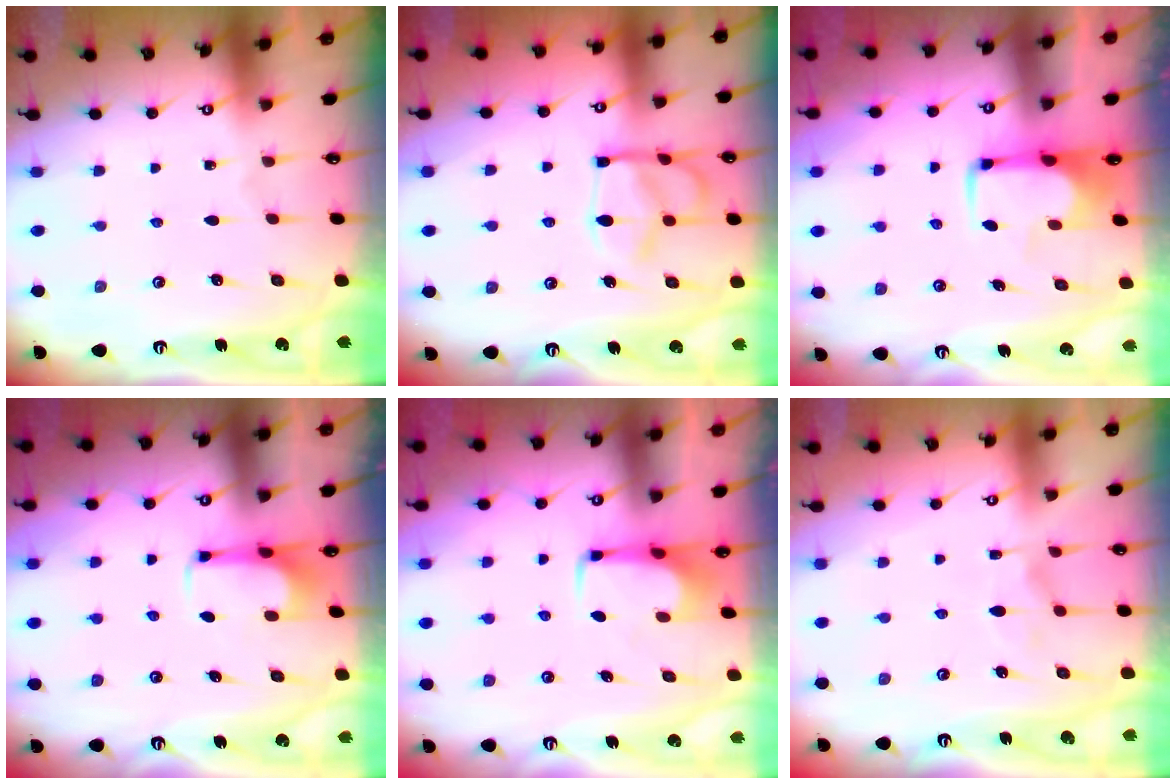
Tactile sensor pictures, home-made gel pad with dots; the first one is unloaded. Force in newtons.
{"total": 12.1, "press": 12.0, "slide": 1.2}
{"total": 1.8, "press": 1.7, "slide": 0.4}
{"total": 5.0, "press": 4.9, "slide": 1.1}
{"total": 1.6, "press": 1.5, "slide": 0.4}
{"total": 2.3, "press": 2.1, "slide": 0.9}